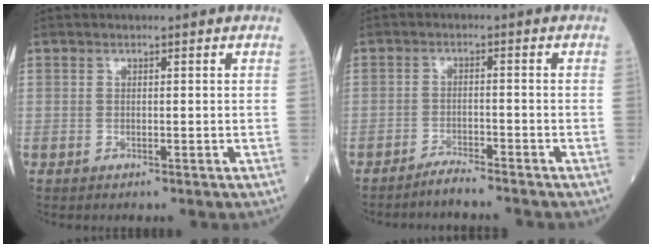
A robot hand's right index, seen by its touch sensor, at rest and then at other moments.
{"total": 3.1, "force": [-3.0, -0.3, 0.7], "torque": [-0.011, -0.010, -0.052]}